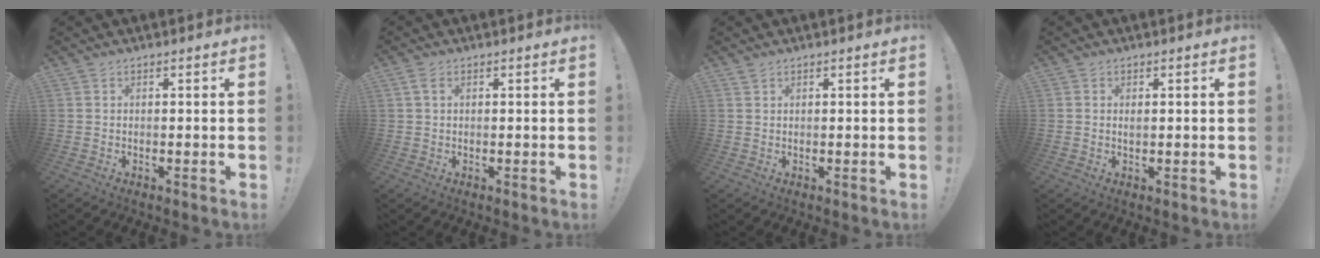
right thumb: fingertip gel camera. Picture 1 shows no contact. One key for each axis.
{"total": 2.3, "fx": 0.9, "fy": 1.4, "fz": 1.6, "tx": -0.027, "ty": 0.002, "tz": 0.016}
{"total": 0.9, "fx": 0.8, "fy": 0.4, "fz": 0.3, "tx": -0.013, "ty": 0.002, "tz": 0.017}
{"total": 0.7, "fx": 0.2, "fy": 0.5, "fz": 0.4, "tx": -0.006, "ty": 0.002, "tz": 0.004}